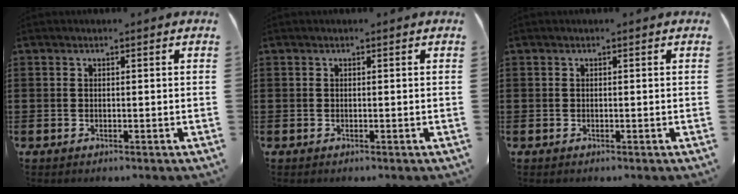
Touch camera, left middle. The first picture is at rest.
{"total": 0.0}
{"total": 0.0}